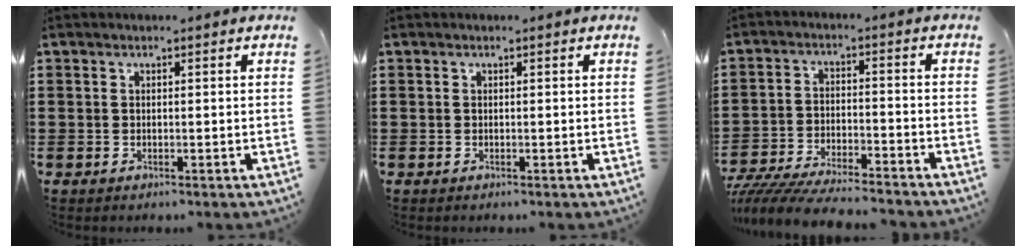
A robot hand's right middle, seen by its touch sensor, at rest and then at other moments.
{"total": 0.0}
{"total": 7.2, "force": [-6.9, 0.5, 1.7], "torque": [-0.038, 0.002, -0.136]}